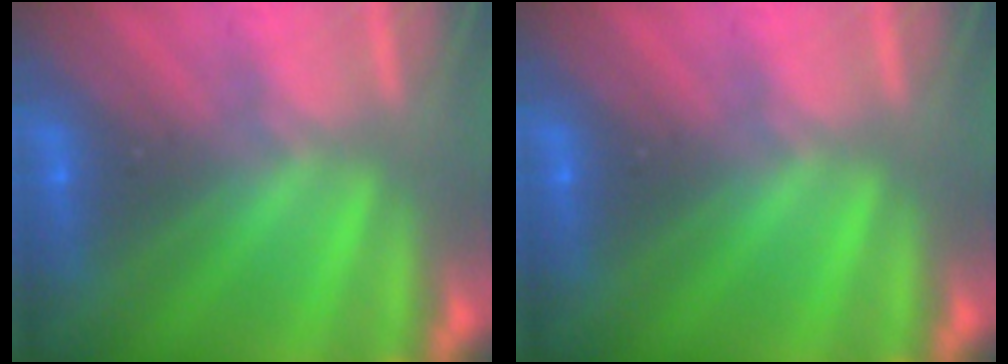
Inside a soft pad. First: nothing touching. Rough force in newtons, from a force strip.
{"total": 0.0}